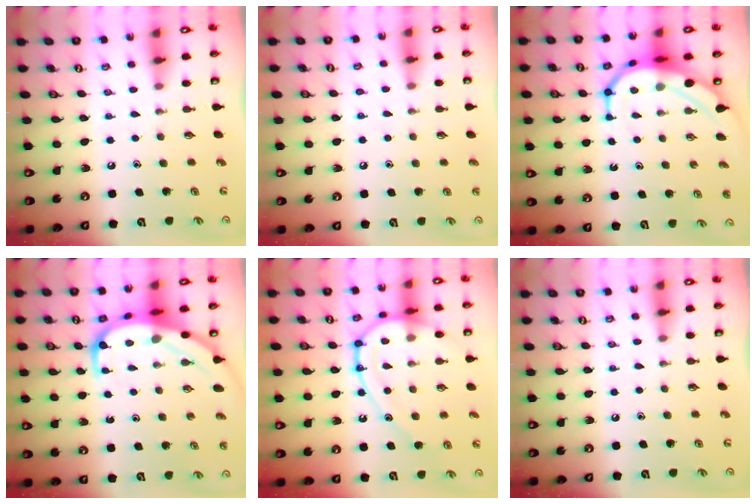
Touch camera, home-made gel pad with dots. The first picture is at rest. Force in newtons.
{"total": 4.5, "press": 4.4, "slide": 0.7}
{"total": 10.3, "press": 10.2, "slide": 1.2}
{"total": 11.3, "press": 11.3, "slide": 1.1}
{"total": 15.4, "press": 15.3, "slide": 1.8}
{"total": 0.0}